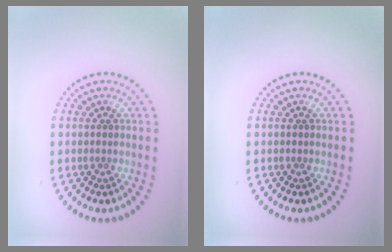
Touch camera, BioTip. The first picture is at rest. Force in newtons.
{"total": 0.0}